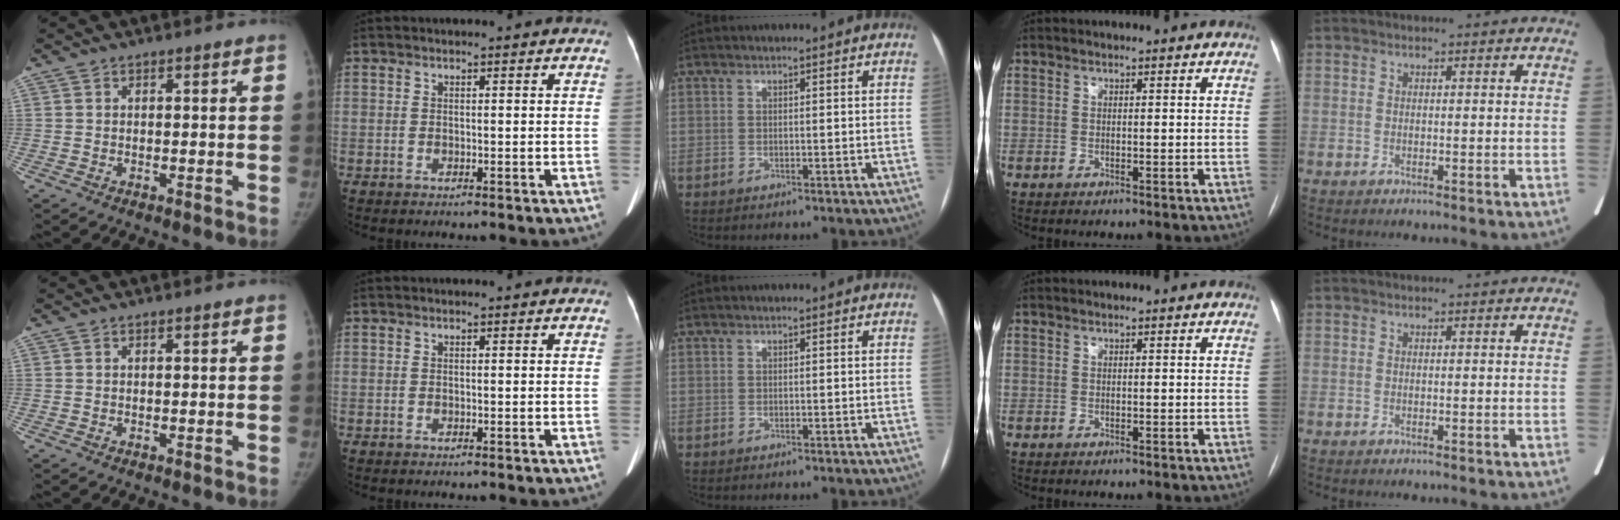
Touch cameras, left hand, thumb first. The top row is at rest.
{}